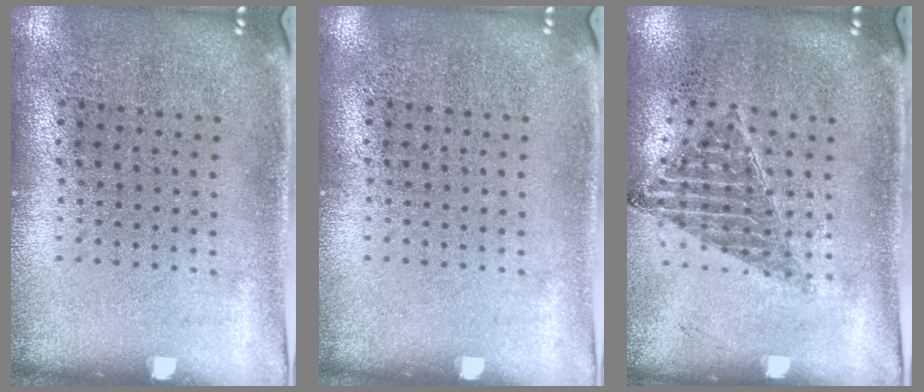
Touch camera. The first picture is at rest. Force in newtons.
{"total": 0.0}
{"total": 0.8, "press": 0.8, "slide": 0.1}